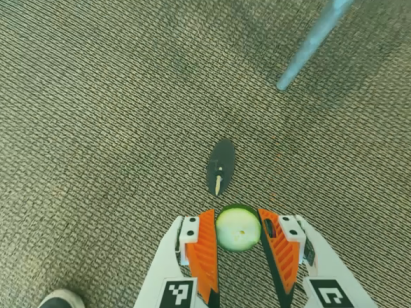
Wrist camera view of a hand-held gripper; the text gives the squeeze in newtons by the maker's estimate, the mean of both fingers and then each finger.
{"total": 7.3, "left": 7.4, "right": 7.2}